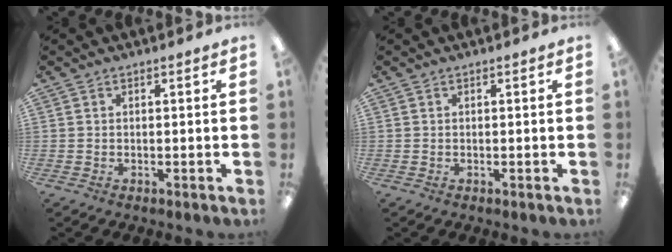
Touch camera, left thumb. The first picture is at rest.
{"total": 0.0}